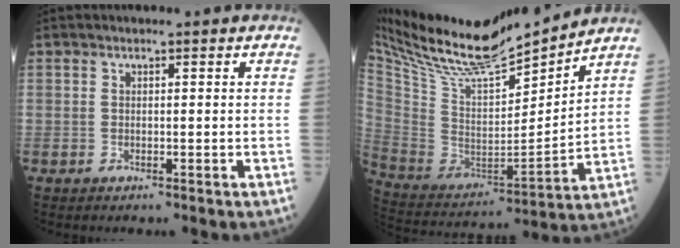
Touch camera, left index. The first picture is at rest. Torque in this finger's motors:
{"motor_torque": [0.96, -1.17, 0.08, 0.08]}